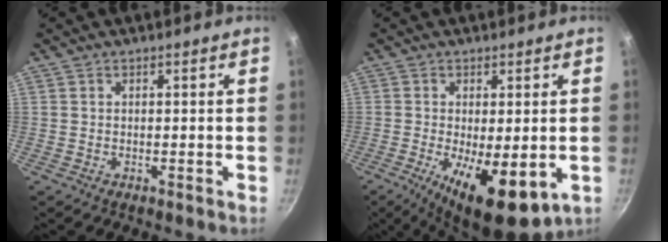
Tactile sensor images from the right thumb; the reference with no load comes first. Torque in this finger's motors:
{"motor_torque": [0.18, 0.96, 1.43, -0.42, 0.11]}